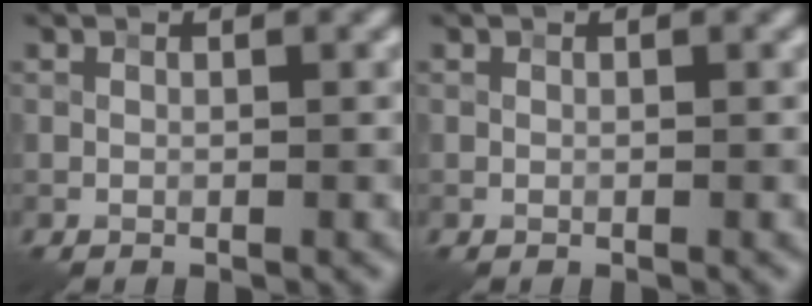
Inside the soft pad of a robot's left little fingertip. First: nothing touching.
{"total": 0.0}